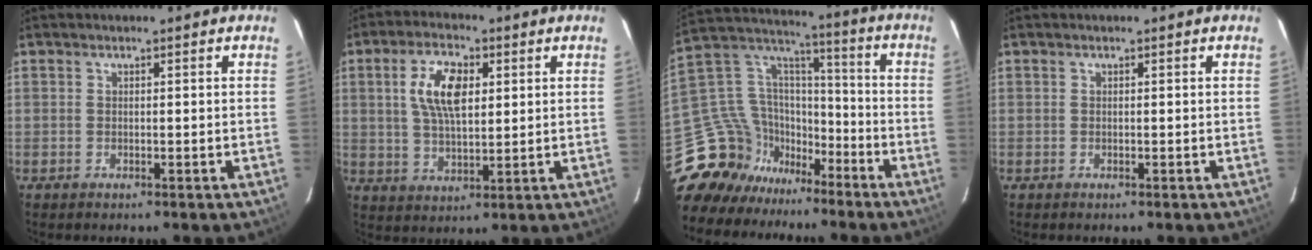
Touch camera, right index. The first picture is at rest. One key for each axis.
{"total": 9.4, "fx": 2.5, "fy": 4.4, "fz": 7.9, "tx": -0.150, "ty": 0.011, "tz": 0.048}
{"total": 19.8, "fx": -14.5, "fy": 11.9, "fz": 6.2, "tx": -0.155, "ty": 0.040, "tz": -0.241}
{"total": 0.0}